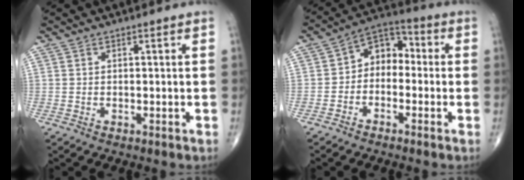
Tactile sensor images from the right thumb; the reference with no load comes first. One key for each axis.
{"total": 7.6, "fx": -0.9, "fy": 5.6, "fz": 5.0, "tx": -0.046, "ty": 0.037, "tz": -0.038}